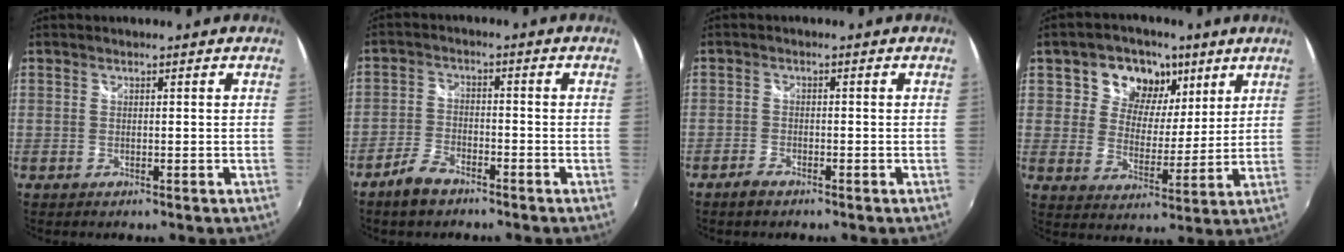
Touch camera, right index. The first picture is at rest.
{"total": 5.4, "force": [-4.0, 2.4, 2.7], "torque": [-0.069, 0.005, -0.075]}
{"total": 2.2, "force": [-1.8, 0.8, 0.9], "torque": [-0.027, 0.001, -0.036]}
{"total": 11.5, "force": [5.6, 8.8, 5.0], "torque": [-0.093, 0.007, 0.088]}